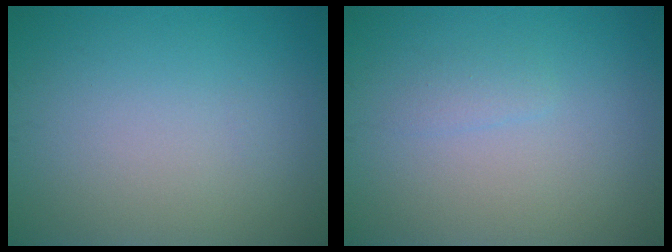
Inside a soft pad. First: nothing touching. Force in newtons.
{"total": 0.8, "press": 0.8, "slide": 0.1}